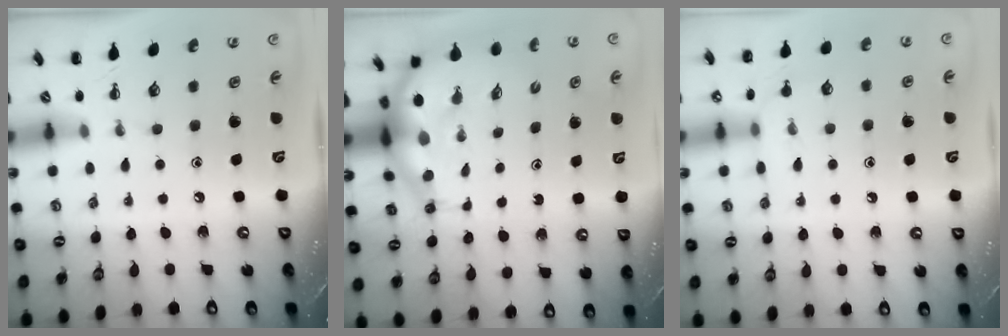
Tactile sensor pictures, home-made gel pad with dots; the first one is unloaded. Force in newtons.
{"total": 7.7, "press": 7.3, "slide": 2.3}
{"total": 7.7, "press": 7.5, "slide": 1.5}